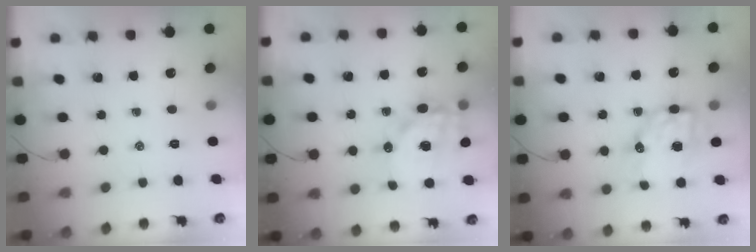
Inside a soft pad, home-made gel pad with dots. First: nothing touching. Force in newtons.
{"total": 15.7, "press": 15.3, "slide": 3.7}
{"total": 9.0, "press": 8.9, "slide": 1.7}